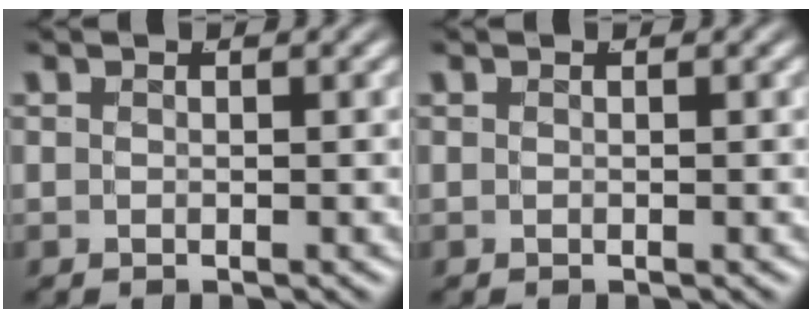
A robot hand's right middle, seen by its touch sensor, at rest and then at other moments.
{"total": 0.0}